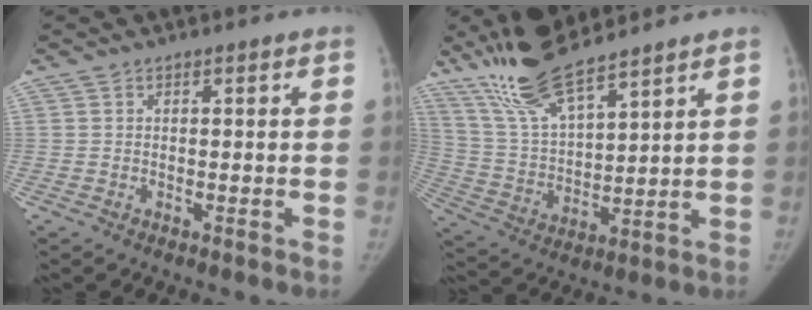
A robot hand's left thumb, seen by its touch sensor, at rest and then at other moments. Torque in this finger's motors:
{"motor_torque": [0.22, 0.03, 1.45, -1.29, 0.17]}